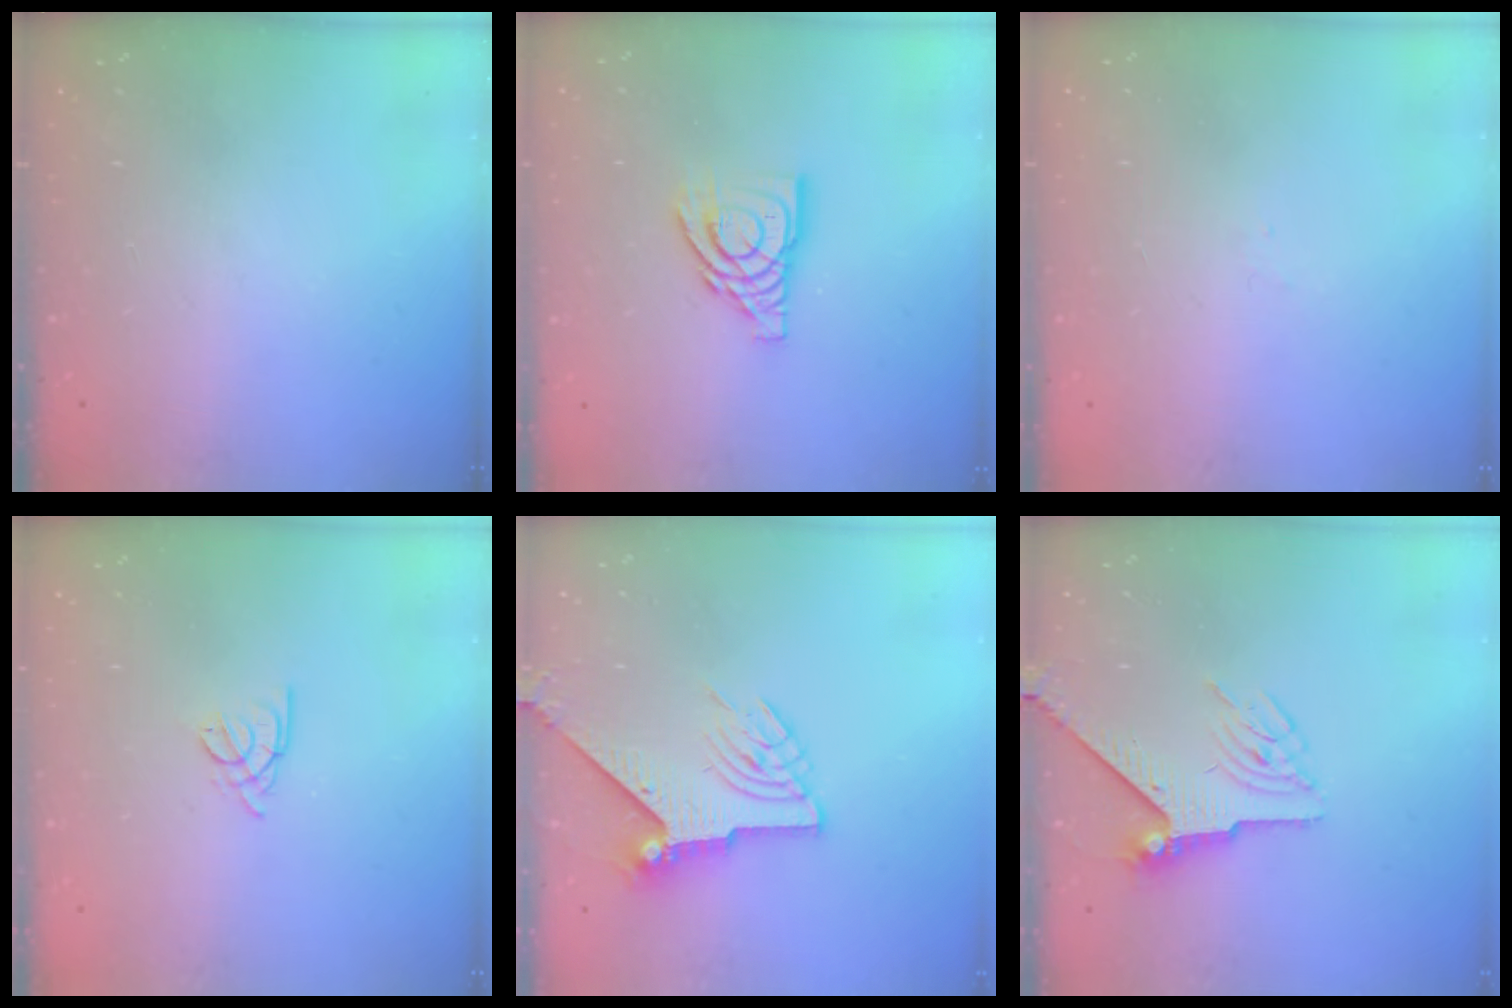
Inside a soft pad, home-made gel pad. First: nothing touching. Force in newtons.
{"total": 12.4, "press": 12.3, "slide": 1.3}
{"total": 1.6, "press": 1.5, "slide": 0.4}
{"total": 1.8, "press": 1.7, "slide": 0.5}
{"total": 8.6, "press": 8.6, "slide": 0.6}
{"total": 5.9, "press": 5.8, "slide": 1.0}